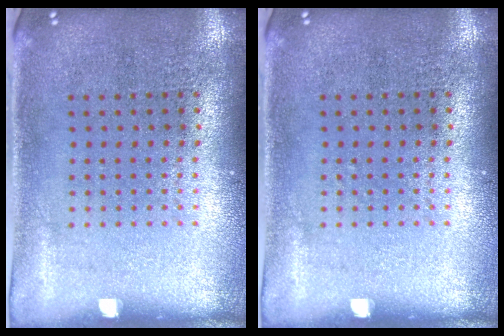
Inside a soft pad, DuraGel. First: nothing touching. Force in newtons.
{"total": 0.0}